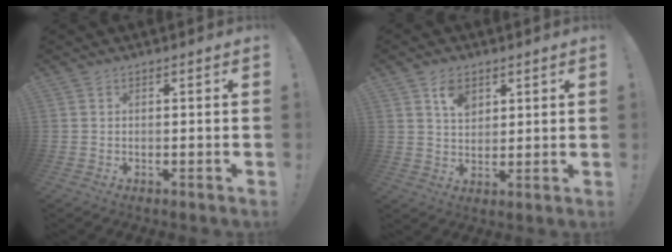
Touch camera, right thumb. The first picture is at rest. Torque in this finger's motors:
{"motor_torque": [-0.20, 0.22, 0.00, 0.24, 0.03]}